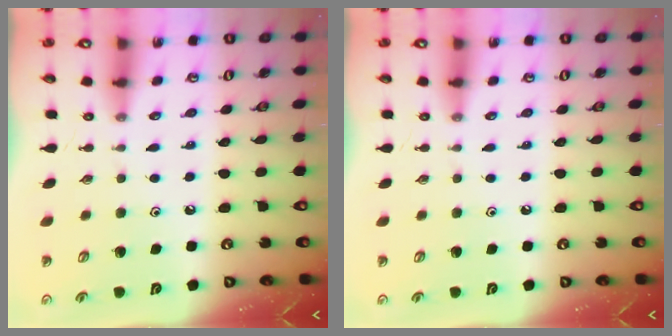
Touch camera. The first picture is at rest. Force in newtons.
{"total": 0.0}